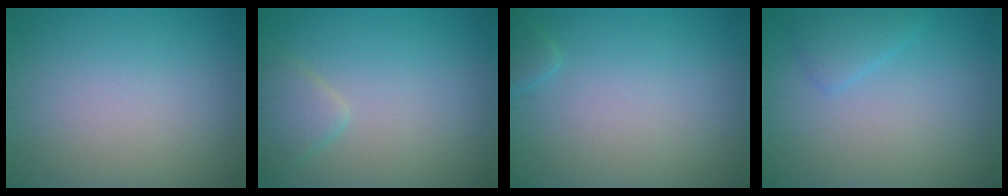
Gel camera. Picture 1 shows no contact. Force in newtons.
{"total": 2.1, "press": 2.1, "slide": 0.1}
{"total": 0.9, "press": 0.9, "slide": 0.1}
{"total": 1.7, "press": 1.7, "slide": 0.0}